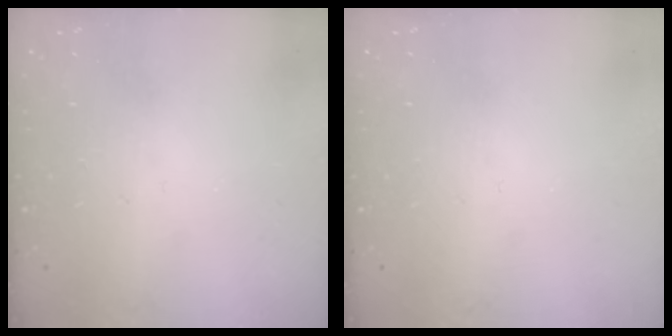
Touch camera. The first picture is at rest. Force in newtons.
{"total": 0.0}